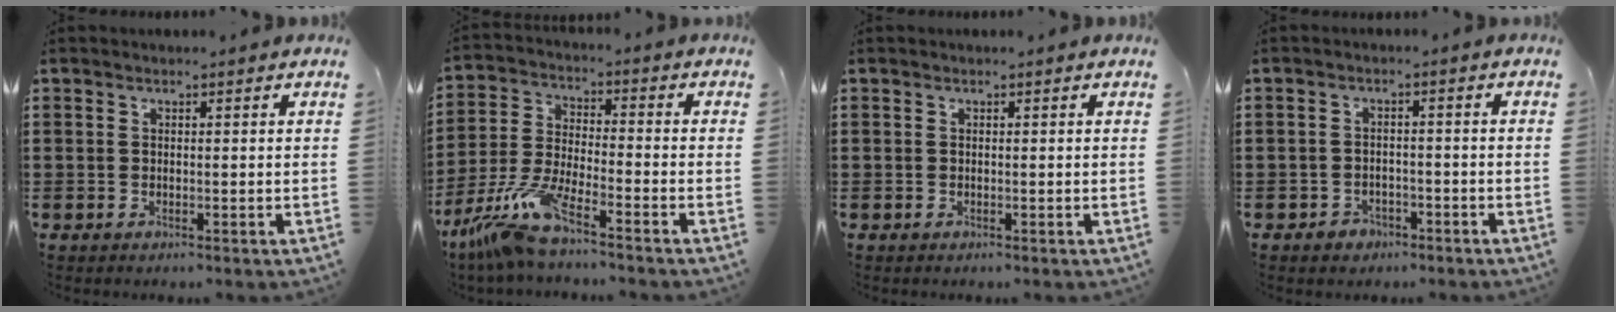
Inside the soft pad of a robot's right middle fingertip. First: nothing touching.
{"total": 8.7, "force": [-7.1, 0.4, 5.0], "torque": [-0.122, -0.010, -0.145]}
{"total": 0.0}
{"total": 1.9, "force": [-1.7, 0.9, 0.1], "torque": [-0.009, 0.001, -0.037]}